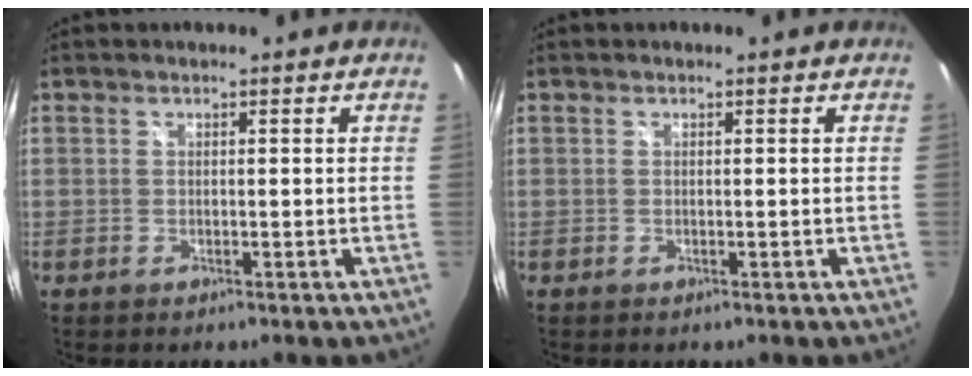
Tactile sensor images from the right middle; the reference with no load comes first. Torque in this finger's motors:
{"motor_torque": [0.05, -0.28, 0.05, 0.00]}